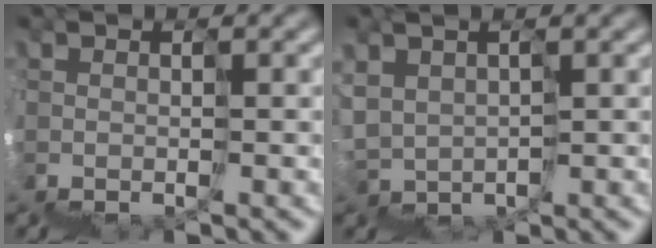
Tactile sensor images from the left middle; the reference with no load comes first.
{"total": 1.2, "force": [0.4, 1.1, 0.3], "torque": [-0.013, 0.008, 0.004]}